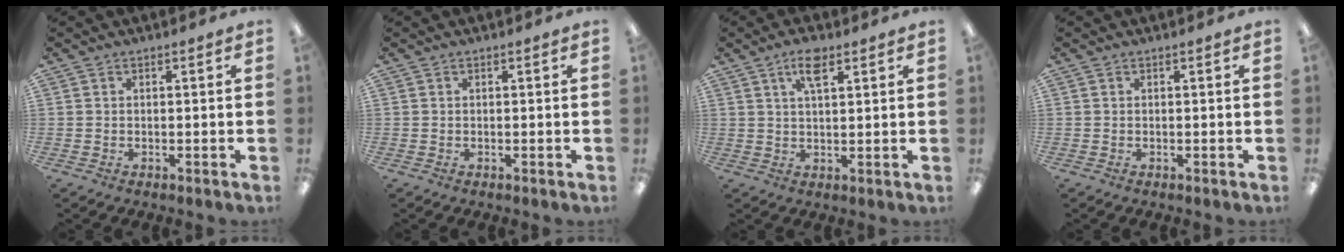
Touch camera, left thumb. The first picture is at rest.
{"total": 0.0}
{"total": 6.2, "force": [3.6, 2.4, 4.5], "torque": [-0.081, 0.000, 0.060]}
{"total": 0.0}